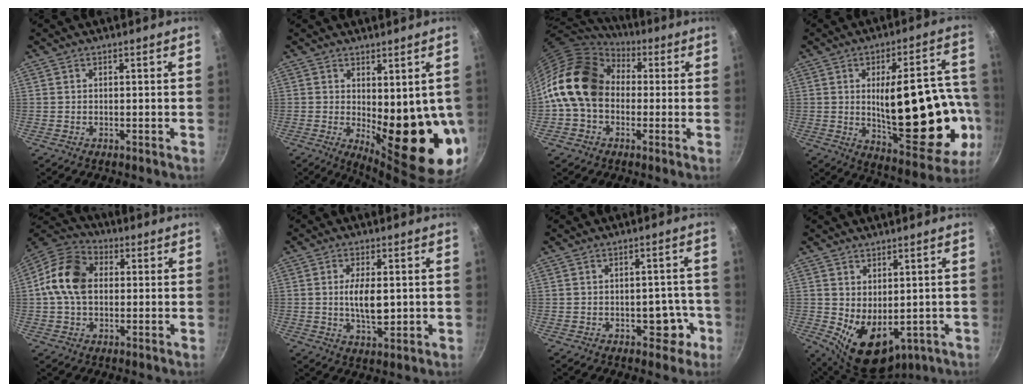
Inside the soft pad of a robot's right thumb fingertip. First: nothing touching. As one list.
[{"total": 16.3, "force": [-0.6, 6.1, 15.1], "torque": [-0.168, -0.038, 0.009]}, {"total": 17.4, "force": [0.8, 13.3, 11.2], "torque": [-0.179, 0.040, -0.001]}, {"total": 26.5, "force": [-3.2, 11.0, 23.9], "torque": [-0.298, 0.012, -0.021]}, {"total": 12.3, "force": [0.9, 9.0, 8.4], "torque": [-0.135, 0.022, -0.001]}, {"total": 7.2, "force": [0.2, 3.2, 6.4], "torque": [-0.108, -0.004, 0.006]}, {"total": 5.4, "force": [-2.2, 3.7, 3.4], "torque": [-0.011, 0.024, -0.021]}, {"total": 10.0, "force": [-0.6, 6.6, 7.5], "torque": [-0.095, -0.020, 0.016]}]